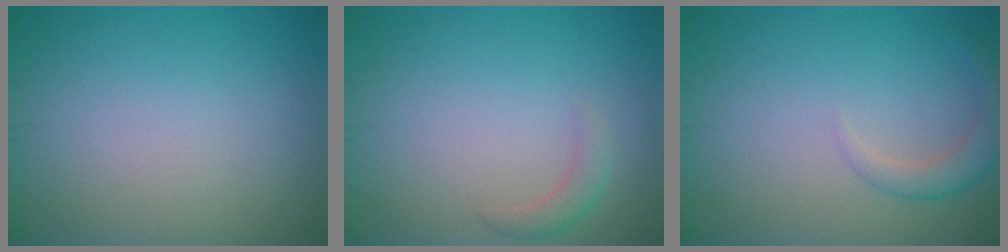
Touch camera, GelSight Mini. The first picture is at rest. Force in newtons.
{"total": 1.5, "press": 1.5, "slide": 0.1}
{"total": 2.6, "press": 2.5, "slide": 0.2}